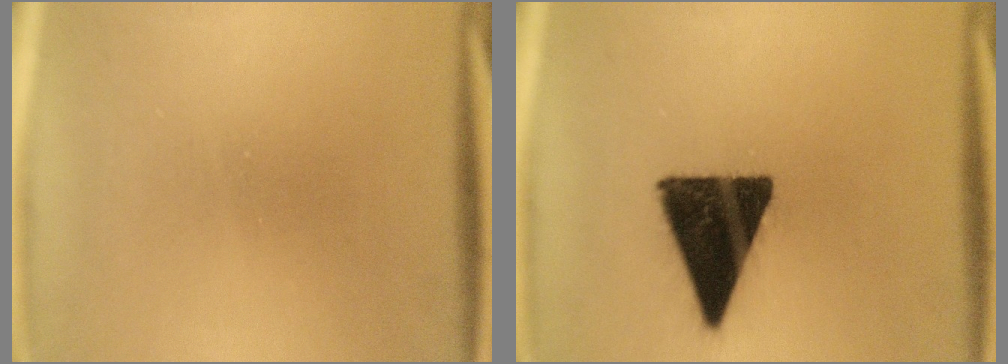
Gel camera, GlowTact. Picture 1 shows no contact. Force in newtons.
{"total": 16.1}